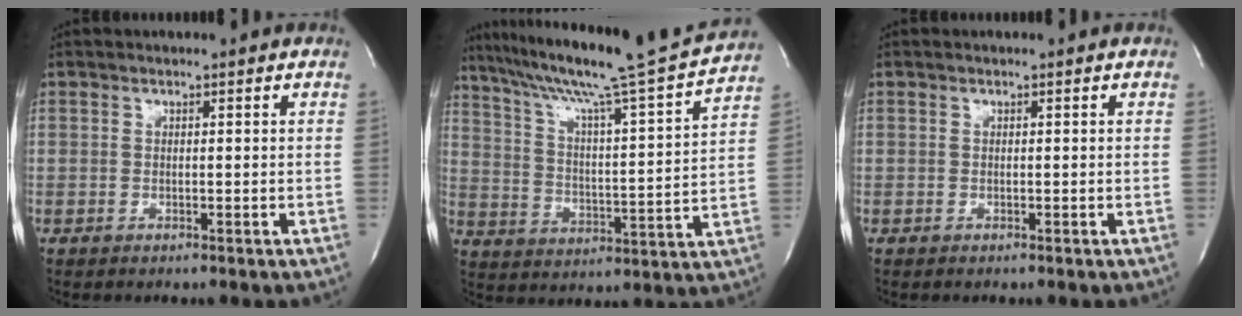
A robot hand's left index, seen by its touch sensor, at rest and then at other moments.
{"total": 21.6, "force": [18.6, -1.7, 10.7], "torque": [-0.185, -0.026, 0.275]}
{"total": 0.0}